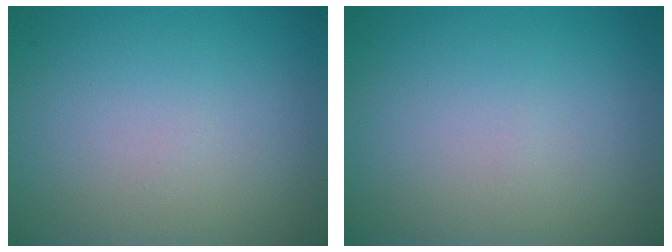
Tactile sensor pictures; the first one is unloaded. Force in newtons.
{"total": 0.0}